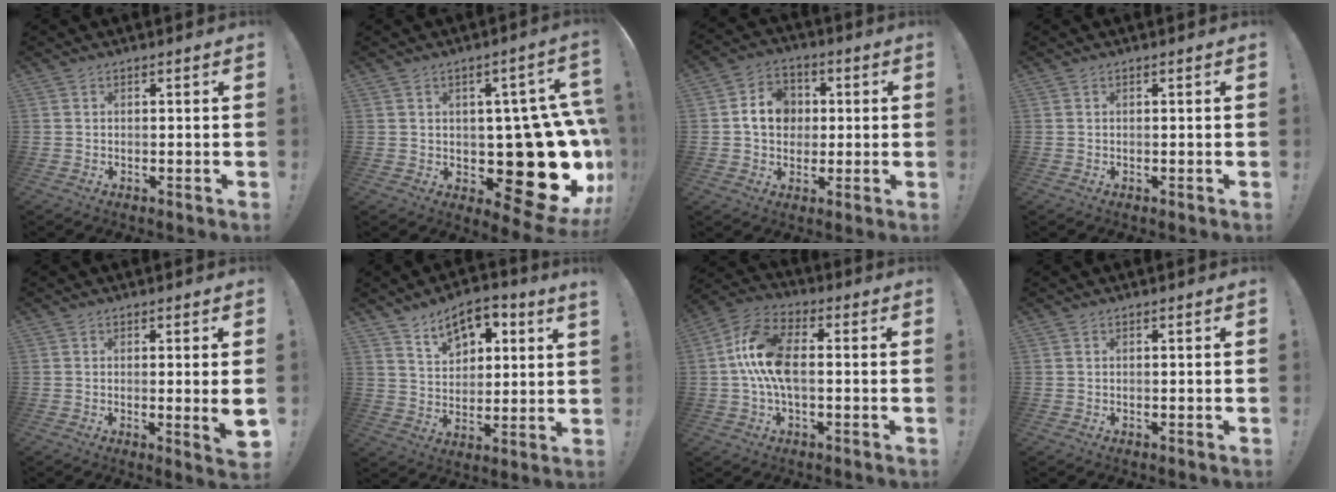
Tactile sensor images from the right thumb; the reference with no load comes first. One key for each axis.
{"total": 24.0, "fx": -2.7, "fy": 13.2, "fz": 19.9, "tx": -0.270, "ty": 0.004, "tz": -0.015}
{"total": 10.2, "fx": 1.2, "fy": 8.9, "fz": 5.0, "tx": -0.069, "ty": 0.008, "tz": 0.029}
{"total": 0.0}
{"total": 4.9, "fx": -0.1, "fy": 0.1, "fz": 4.9, "tx": -0.052, "ty": -0.017, "tz": 0.000}
{"total": 9.9, "fx": 7.1, "fy": 5.0, "fz": 4.7, "tx": -0.068, "ty": -0.039, "tz": 0.130}
{"total": 13.6, "fx": 0.2, "fy": 7.1, "fz": 11.6, "tx": -0.236, "ty": 0.009, "tz": 0.005}
{"total": 0.0}